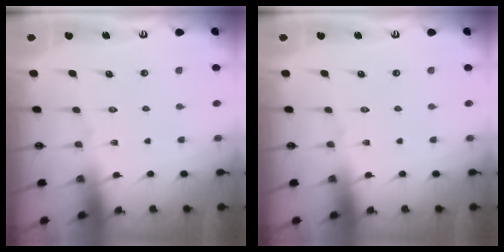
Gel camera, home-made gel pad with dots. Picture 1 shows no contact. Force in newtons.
{"total": 0.0}